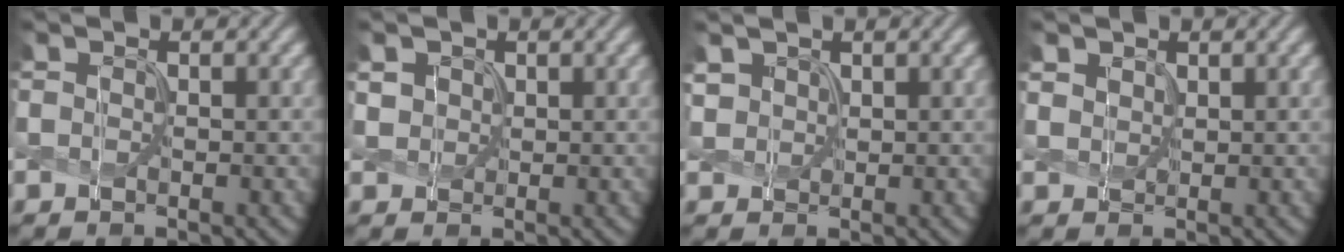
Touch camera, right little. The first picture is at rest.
{"total": 1.5, "force": [0.6, 1.3, 0.4], "torque": [-0.016, -0.002, 0.015]}
{"total": 1.7, "force": [1.0, 1.2, 0.6], "torque": [-0.021, 0.001, 0.024]}
{"total": 1.4, "force": [1.1, 0.9, 0.3], "torque": [-0.015, -0.001, 0.025]}